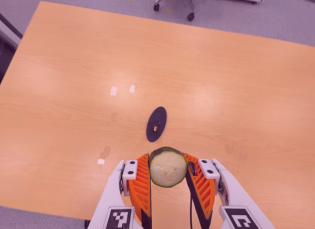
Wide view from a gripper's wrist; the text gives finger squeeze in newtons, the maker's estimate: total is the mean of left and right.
{"total": 12.2, "left": 13.3, "right": 11.1}